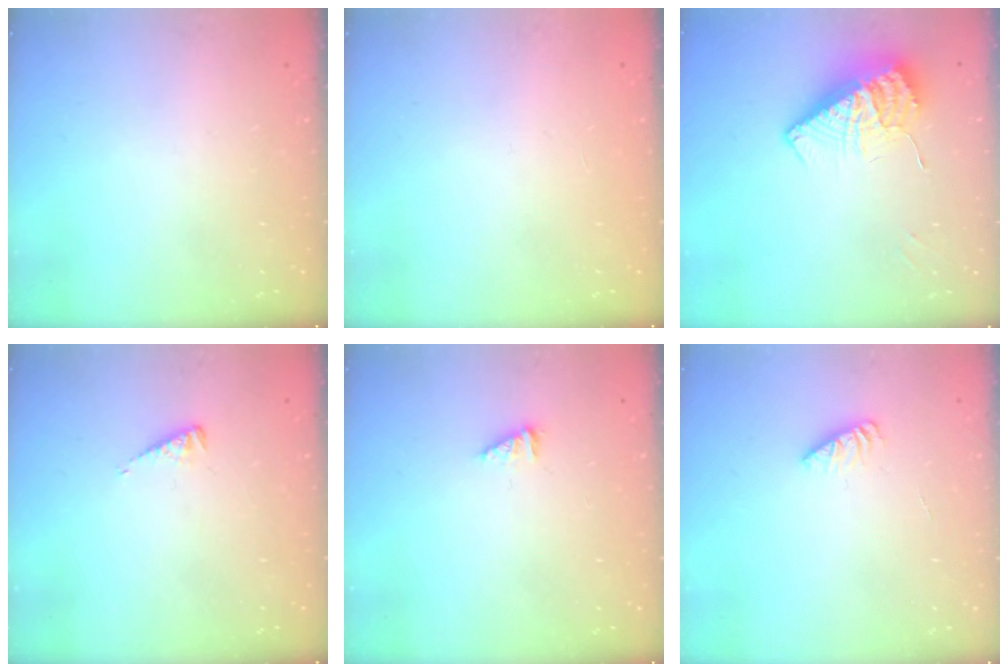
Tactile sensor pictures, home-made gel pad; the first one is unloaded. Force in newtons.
{"total": 0.0}
{"total": 11.8, "press": 11.8, "slide": 1.0}
{"total": 3.3, "press": 3.3, "slide": 0.3}
{"total": 1.7, "press": 1.7, "slide": 0.2}
{"total": 1.8, "press": 1.7, "slide": 0.2}